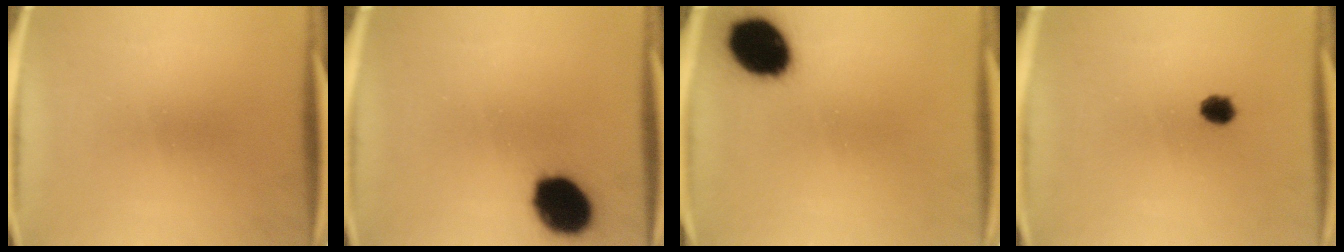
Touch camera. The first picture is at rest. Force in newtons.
{"total": 13.7}
{"total": 14.6}
{"total": 2.9}